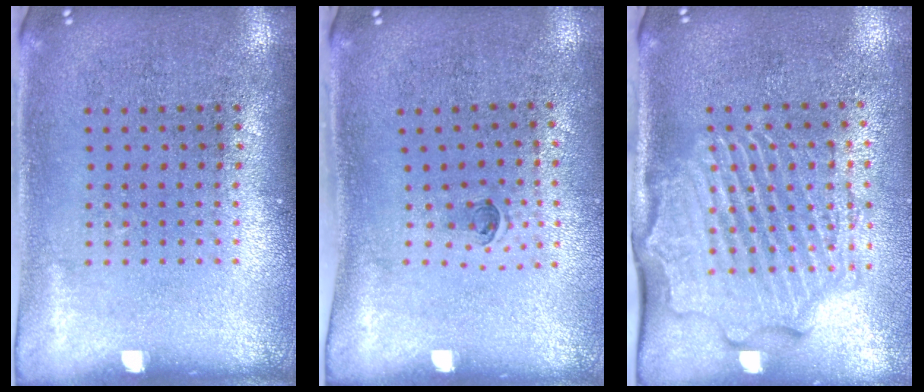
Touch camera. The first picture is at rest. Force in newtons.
{"total": 0.5, "press": 0.3, "slide": 0.4}
{"total": 2.6, "press": 2.3, "slide": 1.3}